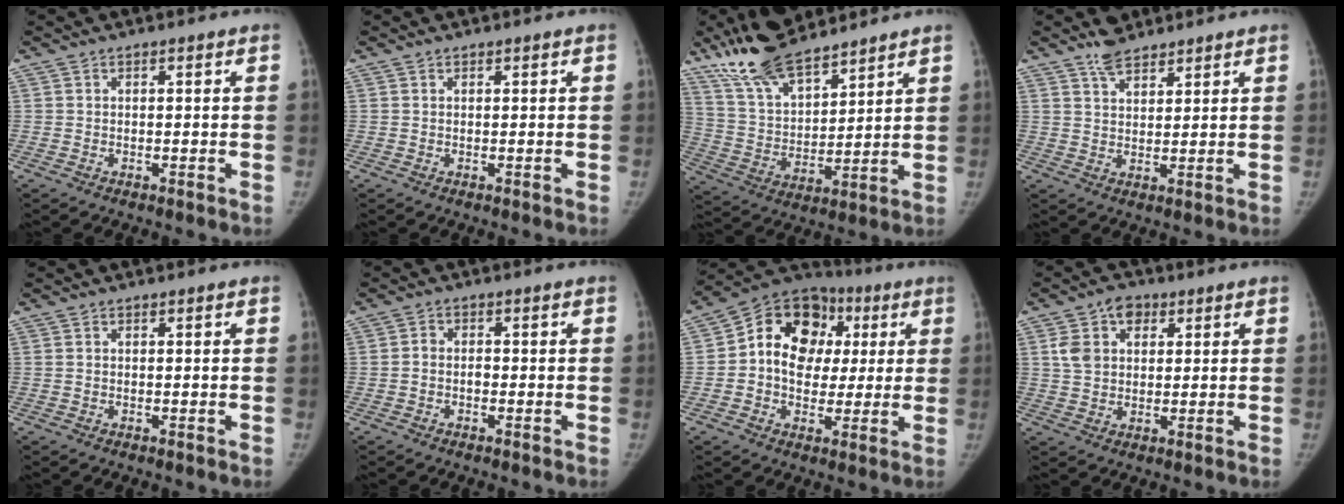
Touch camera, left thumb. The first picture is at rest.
{"total": 0.0}
{"total": 15.0, "force": [12.2, 4.6, 7.4], "torque": [-0.113, -0.056, 0.236]}
{"total": 4.6, "force": [3.9, 2.0, 1.5], "torque": [-0.011, -0.027, 0.072]}
{"total": 0.0}
{"total": 1.9, "force": [-0.8, 1.4, 1.1], "torque": [-0.011, 0.009, -0.019]}
{"total": 16.3, "force": [2.4, 12.9, 9.7], "torque": [-0.113, 0.026, 0.030]}
{"total": 7.5, "force": [2.7, 5.6, 4.2], "torque": [-0.052, 0.004, 0.045]}